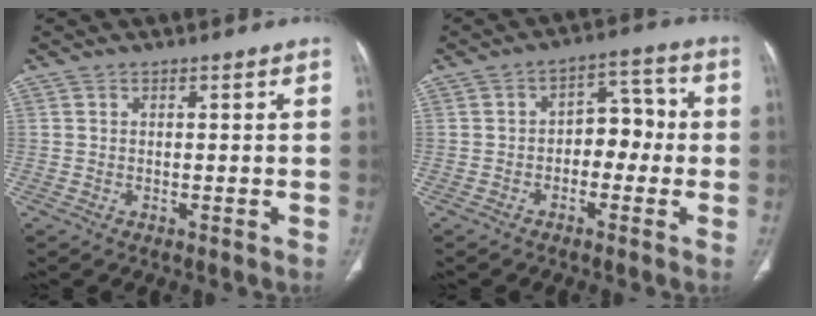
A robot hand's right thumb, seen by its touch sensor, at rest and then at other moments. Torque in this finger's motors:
{"motor_torque": [0.25, -0.34, 0.02, -0.05, 0.13]}